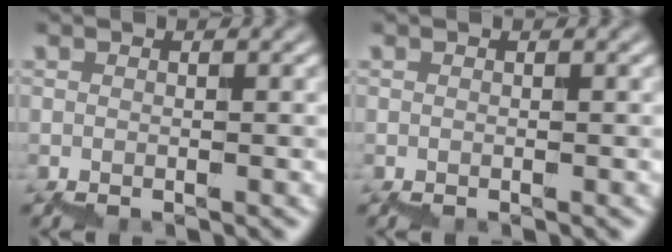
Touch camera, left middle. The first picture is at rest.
{"total": 0.0}